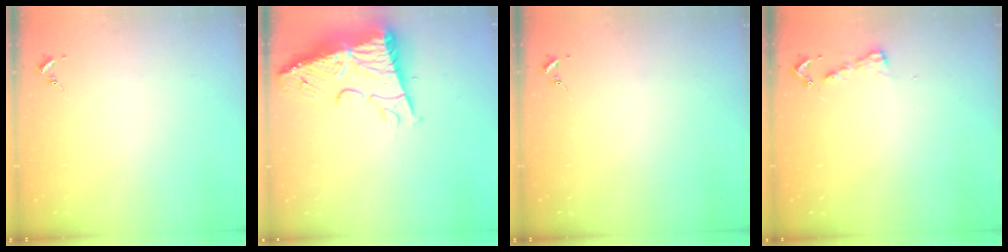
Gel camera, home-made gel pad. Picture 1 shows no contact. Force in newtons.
{"total": 16.3, "press": 16.3, "slide": 1.7}
{"total": 0.0}
{"total": 4.6, "press": 4.6, "slide": 0.4}